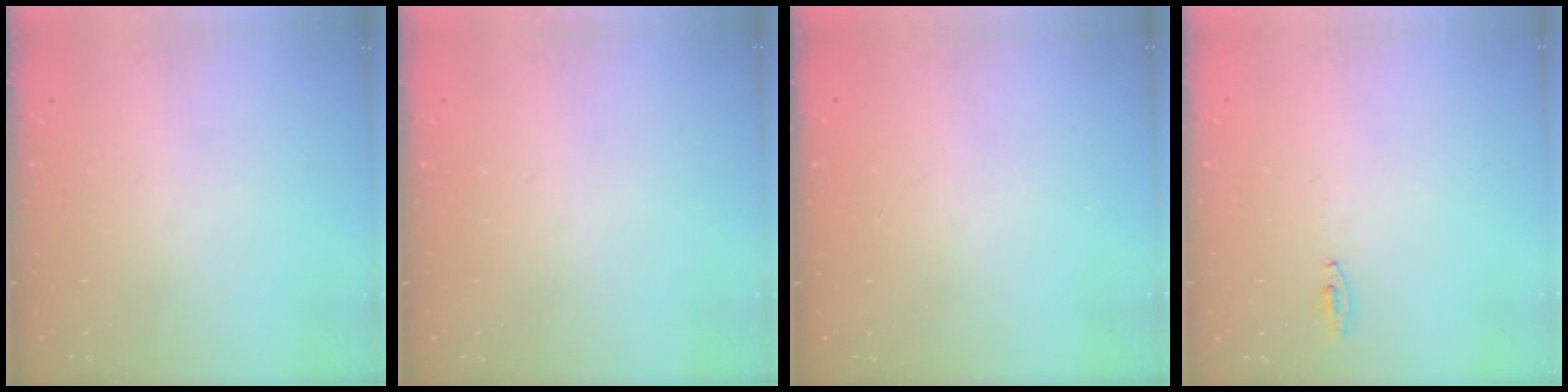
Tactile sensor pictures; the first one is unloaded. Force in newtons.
{"total": 16.0, "press": 1.9, "slide": 15.9}
{"total": 0.0}
{"total": 15.9, "press": 4.3, "slide": 15.3}